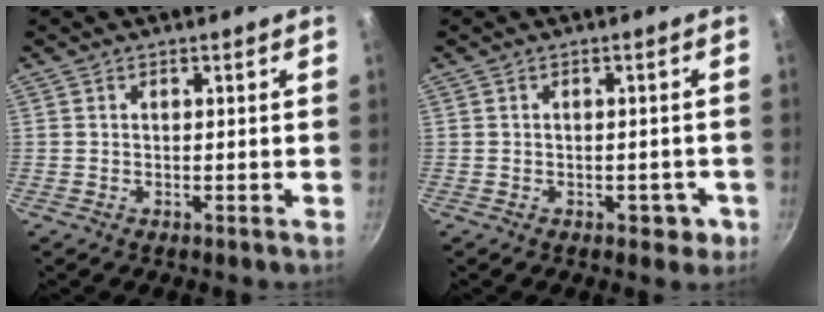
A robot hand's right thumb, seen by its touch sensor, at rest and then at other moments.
{"total": 3.2, "force": [-1.6, 2.2, 1.8], "torque": [-0.002, 0.011, -0.018]}